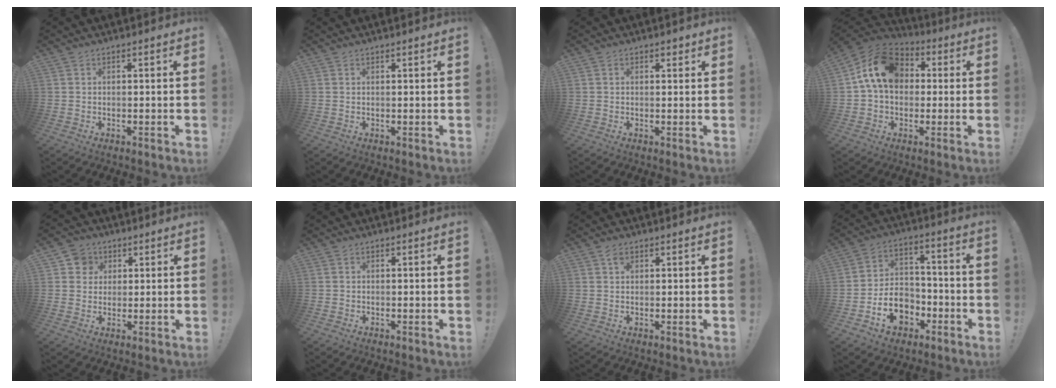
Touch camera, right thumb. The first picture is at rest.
{"total": 0.6, "force": [0.6, -0.1, 0.1], "torque": [0.006, -0.003, 0.010]}
{"total": 1.1, "force": [0.8, 0.7, 0.5], "torque": [0.004, -0.005, 0.013]}
{"total": 15.8, "force": [3.5, 11.8, 9.9], "torque": [-0.157, 0.012, 0.070]}
{"total": 5.1, "force": [2.0, 4.6, 1.0], "torque": [-0.012, -0.007, 0.037]}
{"total": 0.0}
{"total": 1.5, "force": [0.8, 1.1, 0.7], "torque": [-0.013, 0.002, 0.014]}
{"total": 12.6, "force": [-5.8, 9.5, 5.9], "torque": [-0.083, 0.041, -0.099]}